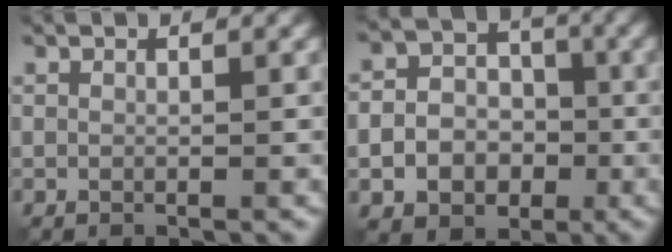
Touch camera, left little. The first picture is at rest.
{"total": 7.7, "force": [-2.5, 6.6, 3.0], "torque": [-0.041, -0.007, -0.055]}